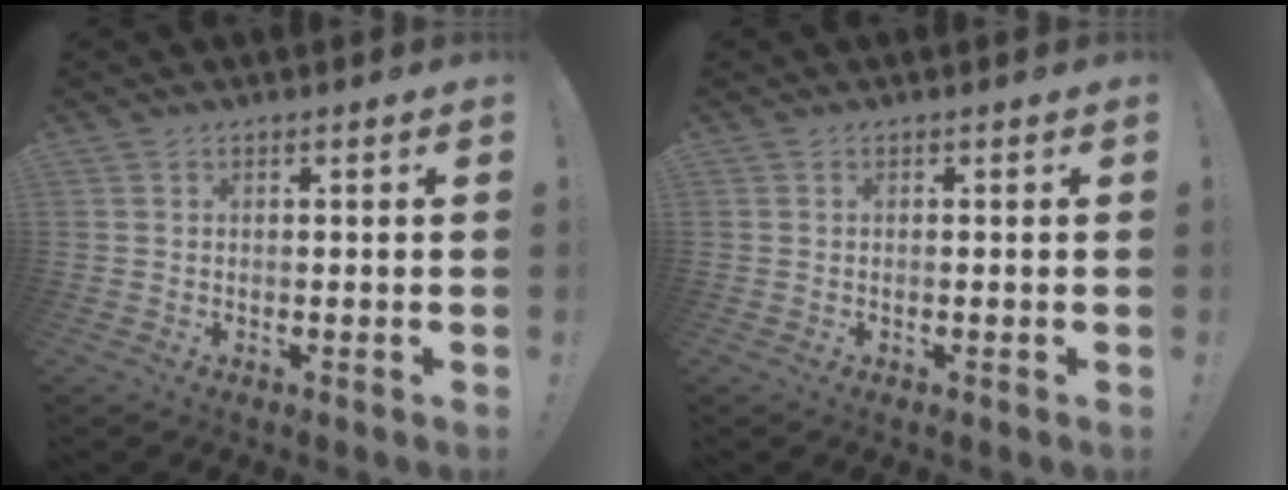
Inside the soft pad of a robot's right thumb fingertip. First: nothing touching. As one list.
[{"total": 0.0}]